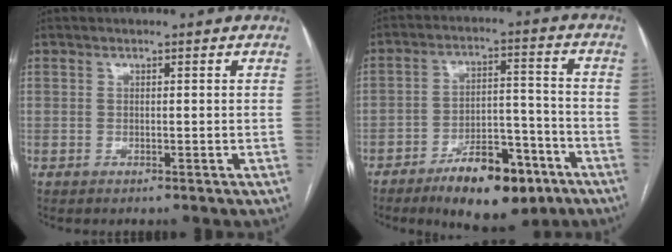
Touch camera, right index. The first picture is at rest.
{"total": 13.1, "force": [-8.2, 5.0, 8.9], "torque": [-0.127, 0.017, -0.123]}